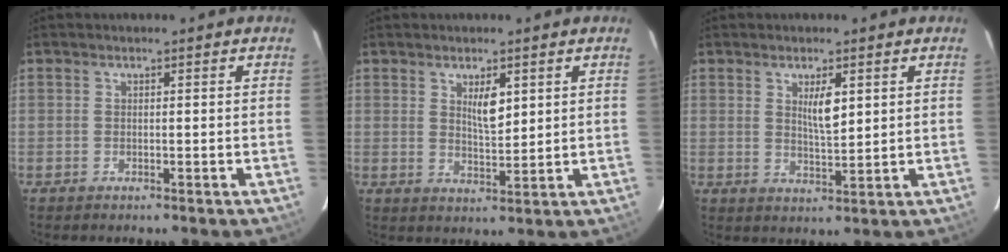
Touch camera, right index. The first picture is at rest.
{"total": 4.1, "force": [1.7, 1.2, 3.5], "torque": [-0.063, -0.005, 0.034]}
{"total": 4.2, "force": [1.6, 0.8, 3.8], "torque": [-0.066, -0.006, 0.030]}